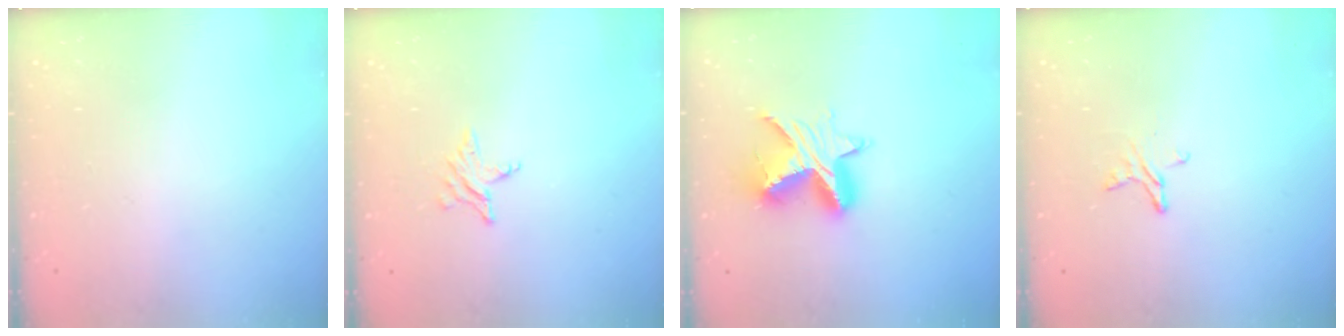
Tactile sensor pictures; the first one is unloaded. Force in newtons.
{"total": 3.2, "press": 3.2, "slide": 0.4}
{"total": 11.6, "press": 11.5, "slide": 0.7}
{"total": 4.5, "press": 4.4, "slide": 0.3}